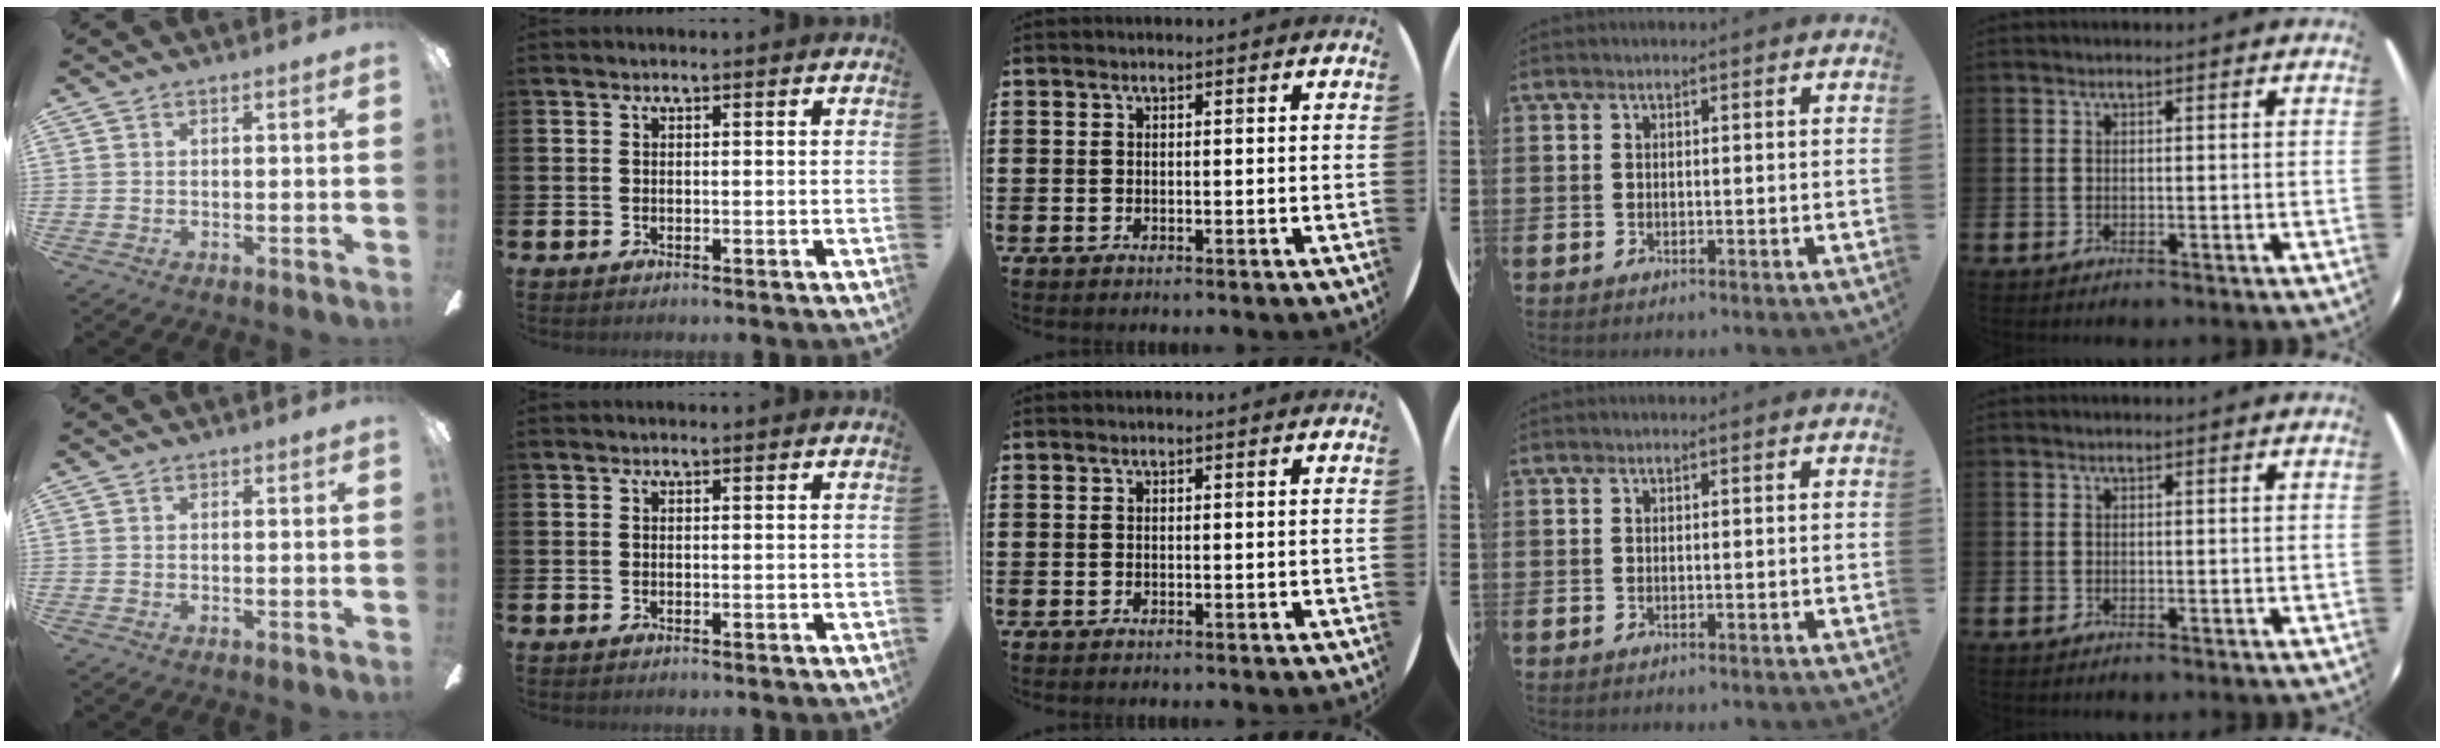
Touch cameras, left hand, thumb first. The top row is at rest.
{}